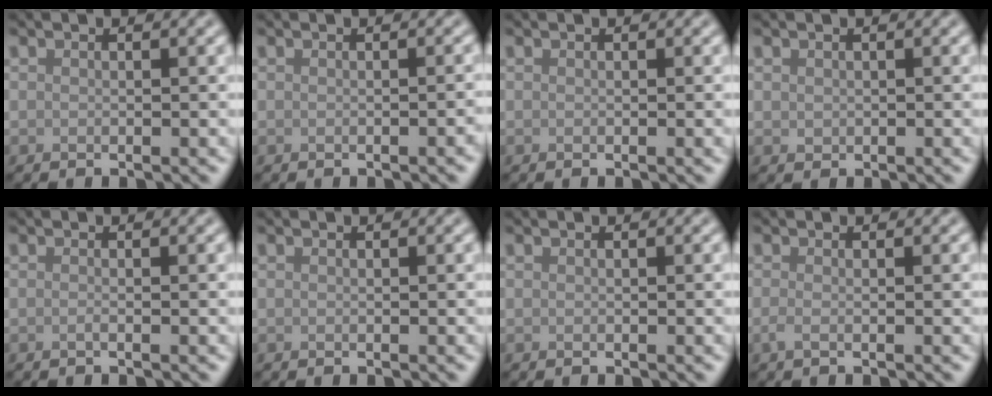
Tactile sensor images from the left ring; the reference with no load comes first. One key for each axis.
{"total": 0.7, "fx": -0.5, "fy": 0.2, "fz": 0.5, "tx": -0.005, "ty": 0.002, "tz": -0.006}
{"total": 0.0}
{"total": 0.5, "fx": 0.2, "fy": 0.5, "fz": 0.1, "tx": 0.001, "ty": -0.002, "tz": 0.006}
{"total": 0.6, "fx": -0.2, "fy": 0.2, "fz": 0.5, "tx": -0.008, "ty": -0.004, "tz": -0.006}
{"total": 0.0}
{"total": 0.0}
{"total": 0.9, "fx": -0.3, "fy": 0.3, "fz": 0.8, "tx": -0.019, "ty": -0.005, "tz": -0.007}